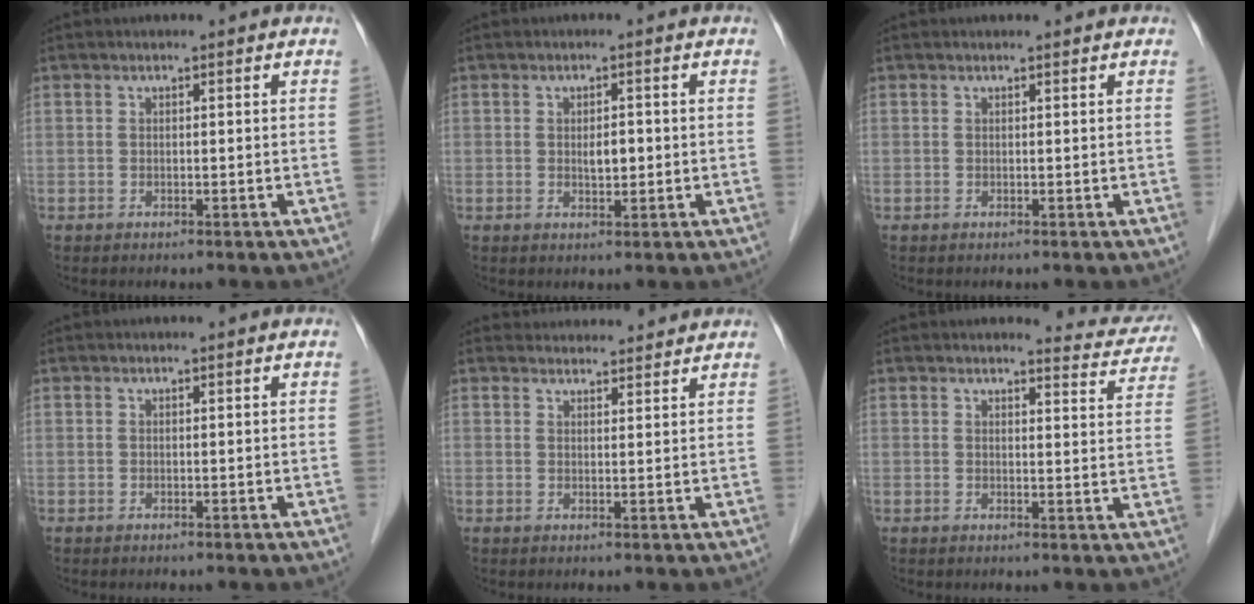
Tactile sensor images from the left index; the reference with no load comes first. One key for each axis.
{"total": 2.2, "fx": -0.2, "fy": 1.0, "fz": 2.0, "tx": -0.036, "ty": -0.002, "tz": -0.001}
{"total": 0.8, "fx": 0.8, "fy": 0.1, "fz": 0.1, "tx": -0.013, "ty": 0.003, "tz": 0.009}
{"total": 0.0}
{"total": 6.3, "fx": 6.1, "fy": 1.4, "fz": 0.4, "tx": -0.002, "ty": 0.020, "tz": 0.071}
{"total": 6.2, "fx": 6.1, "fy": 1.0, "fz": 0.2, "tx": 0.004, "ty": -0.027, "tz": 0.051}